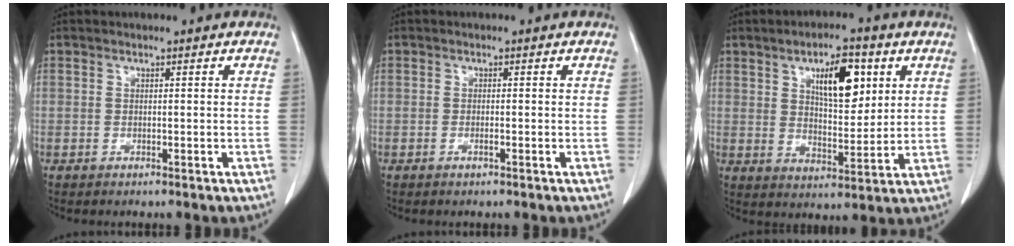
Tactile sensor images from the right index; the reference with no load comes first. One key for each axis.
{"total": 0.8, "fx": -0.4, "fy": 0.0, "fz": 0.7, "tx": -0.016, "ty": 0.000, "tz": -0.005}
{"total": 10.1, "fx": 4.1, "fy": 3.9, "fz": 8.4, "tx": -0.137, "ty": 0.006, "tz": 0.071}